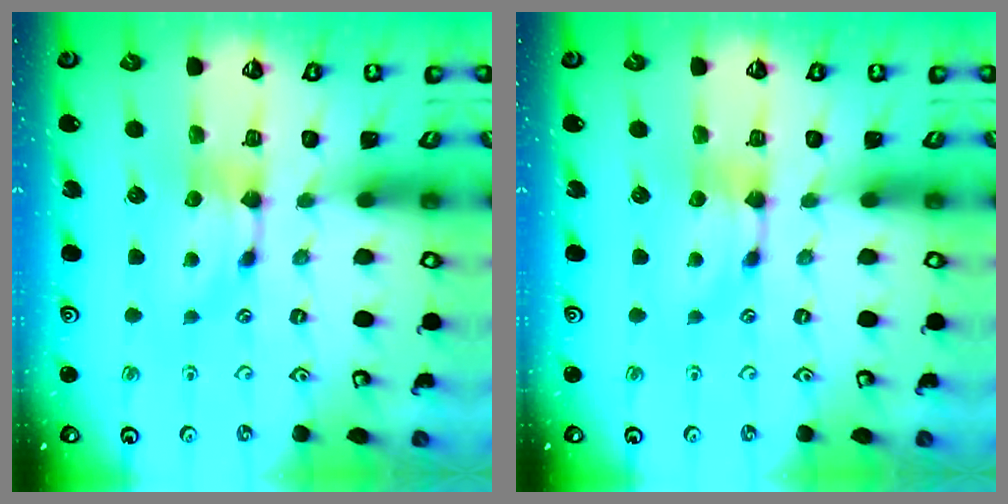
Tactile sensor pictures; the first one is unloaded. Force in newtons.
{"total": 0.0}